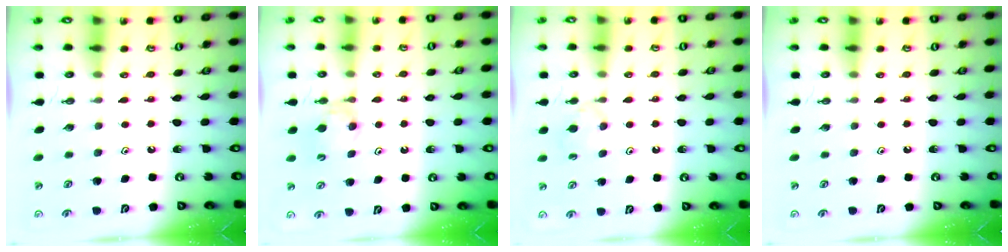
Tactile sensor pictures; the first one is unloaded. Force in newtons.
{"total": 4.5, "press": 4.5, "slide": 0.6}
{"total": 4.6, "press": 4.5, "slide": 0.8}
{"total": 0.0}